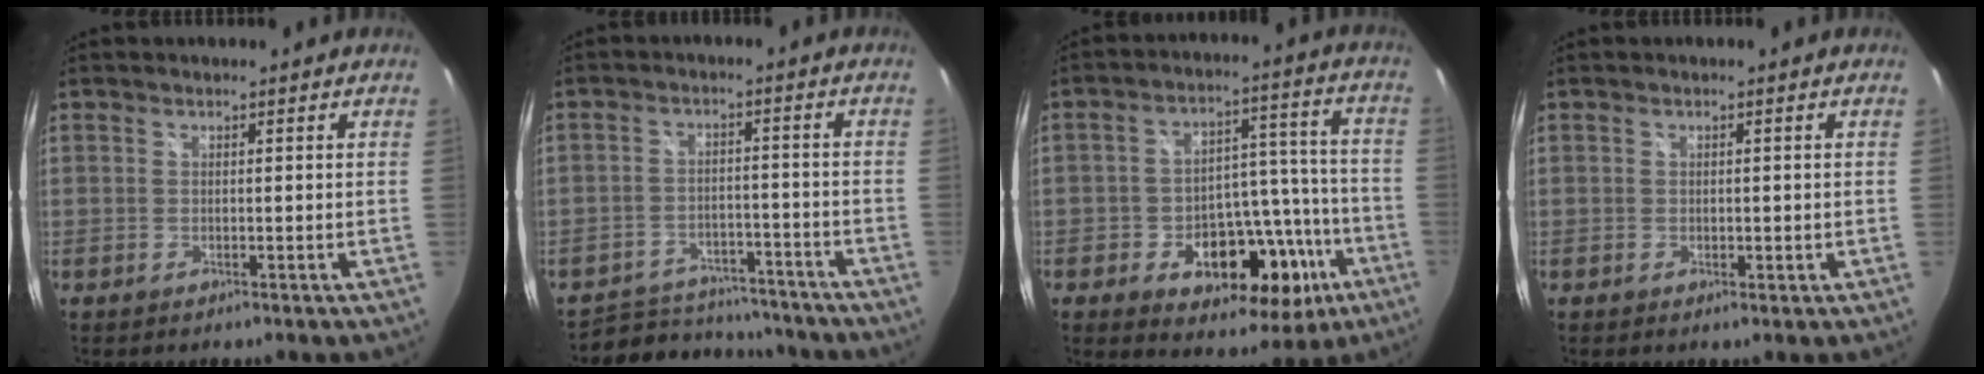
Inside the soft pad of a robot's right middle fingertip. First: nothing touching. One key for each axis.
{"total": 12.5, "fx": -10.9, "fy": 5.5, "fz": 2.8, "tx": -0.072, "ty": 0.020, "tz": -0.142}
{"total": 18.5, "fx": -8.0, "fy": 11.4, "fz": 12.2, "tx": -0.196, "ty": 0.033, "tz": -0.095}
{"total": 1.0, "fx": -0.2, "fy": 0.7, "fz": 0.7, "tx": -0.008, "ty": 0.000, "tz": -0.003}